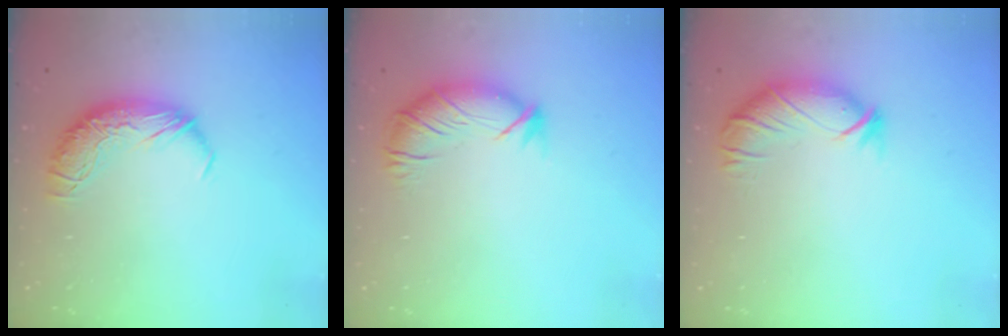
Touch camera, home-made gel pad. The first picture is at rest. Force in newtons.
{"total": 2.8, "press": 2.0, "slide": 1.9}
{"total": 2.8, "press": 2.6, "slide": 0.9}